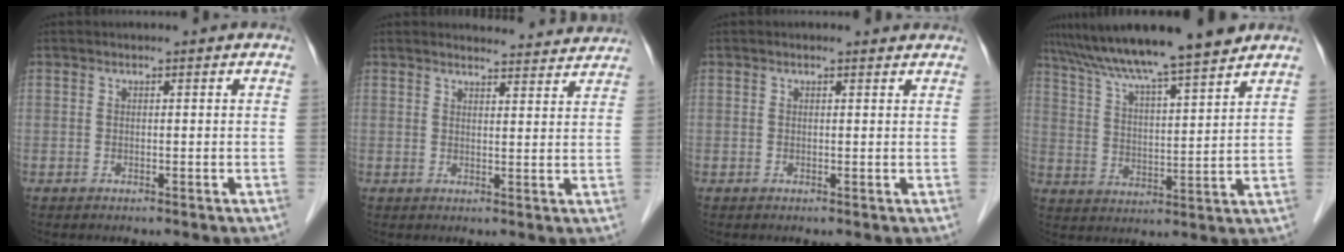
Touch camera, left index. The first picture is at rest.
{"total": 7.8, "force": [7.7, 0.9, 0.5], "torque": [0.002, -0.003, 0.077]}
{"total": 1.1, "force": [1.0, 0.4, 0.4], "torque": [-0.012, 0.006, 0.008]}
{"total": 14.9, "force": [12.7, 0.0, 7.8], "torque": [-0.132, 0.017, 0.205]}